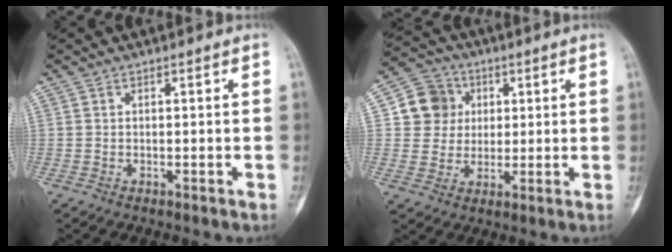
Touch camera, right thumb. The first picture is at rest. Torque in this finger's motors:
{"motor_torque": [-0.36, 0.71, -0.24, 0.22, -0.05]}